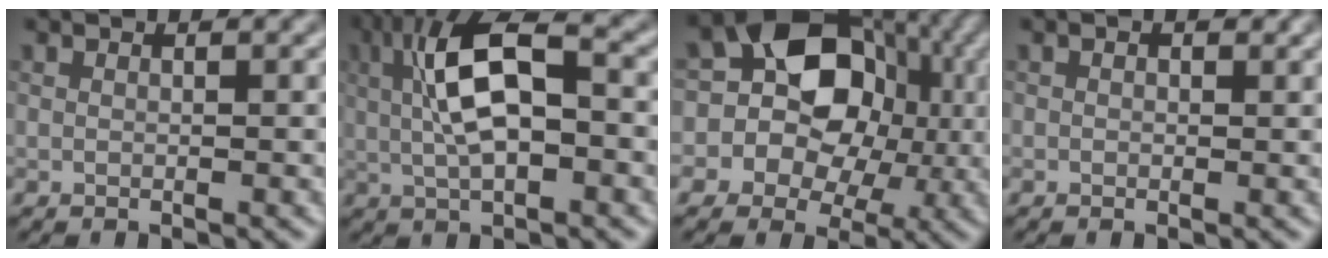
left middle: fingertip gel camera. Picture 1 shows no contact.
{"total": 8.3, "force": [0.2, 3.3, 7.6], "torque": [-0.154, 0.020, 0.001]}
{"total": 10.3, "force": [0.0, 8.3, 6.1], "torque": [-0.083, 0.012, -0.017]}
{"total": 0.0}